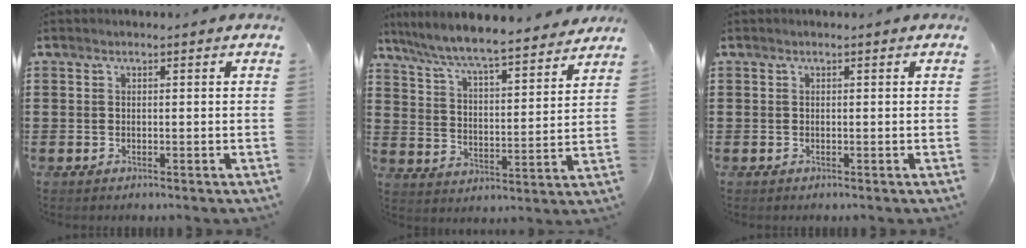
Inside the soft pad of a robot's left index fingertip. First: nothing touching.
{"total": 7.0, "force": [6.5, -0.2, 2.3], "torque": [-0.075, -0.046, 0.109]}
{"total": 0.0}